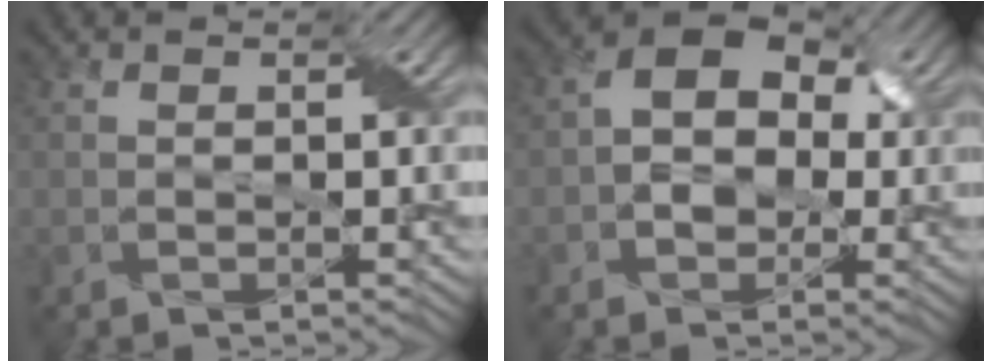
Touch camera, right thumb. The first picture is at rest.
{"total": 8.7, "force": [0.6, 6.4, 5.8], "torque": [-0.075, 0.031, -0.009]}